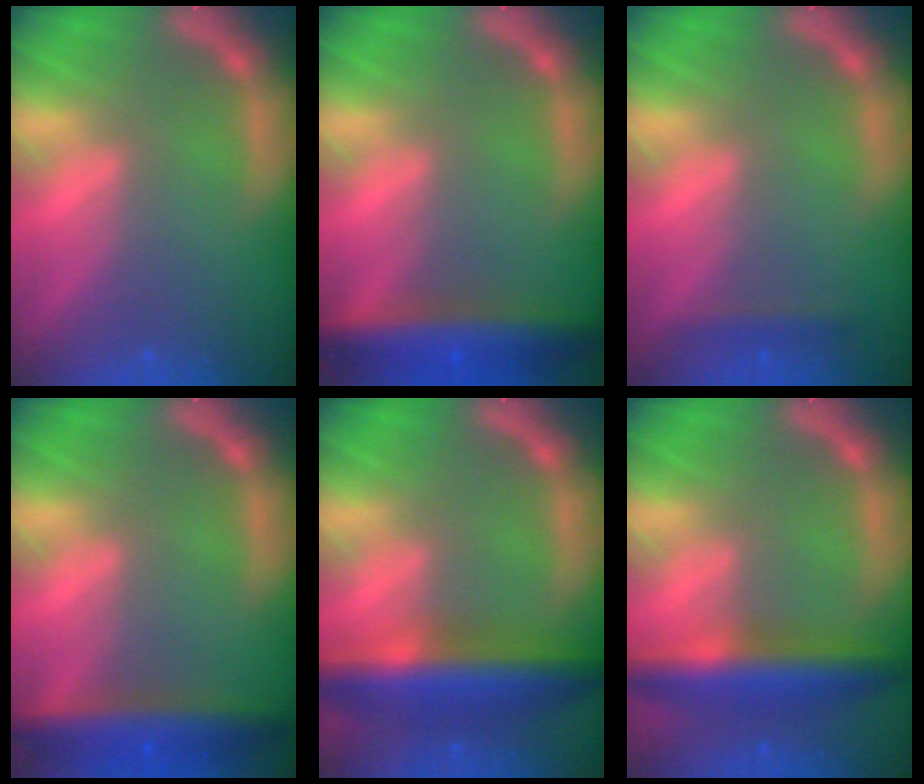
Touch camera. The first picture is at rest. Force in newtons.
{"total": 7.0}
{"total": 1.4}
{"total": 5.9}
{"total": 8.0}
{"total": 6.5}